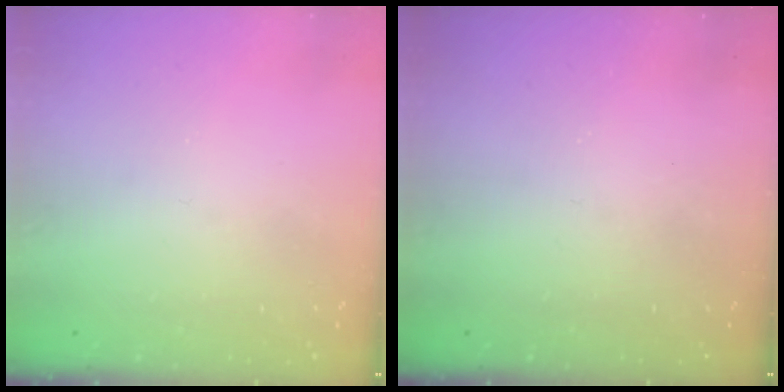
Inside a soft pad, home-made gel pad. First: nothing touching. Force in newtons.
{"total": 0.0}